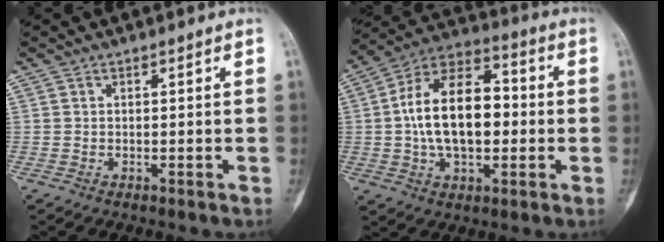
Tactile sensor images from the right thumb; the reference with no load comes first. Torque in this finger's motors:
{"motor_torque": [2.00, 2.37, 0.90, -0.56, 0.49]}